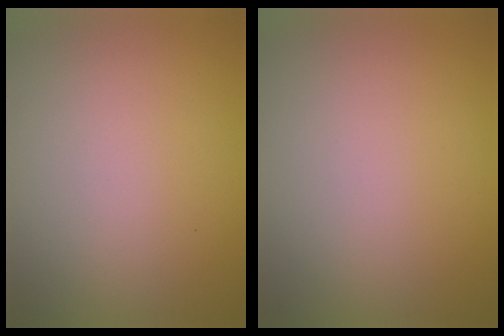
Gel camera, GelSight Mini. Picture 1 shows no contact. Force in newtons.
{"total": 0.0}